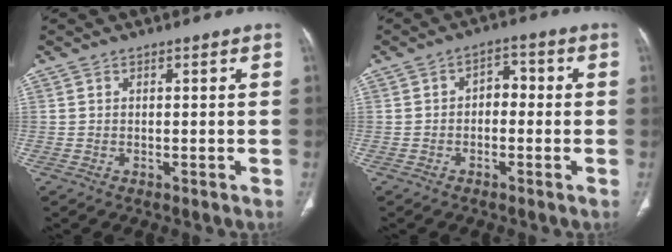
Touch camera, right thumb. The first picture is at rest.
{"total": 3.9, "force": [-0.4, 2.7, 2.8], "torque": [-0.024, 0.020, -0.018]}